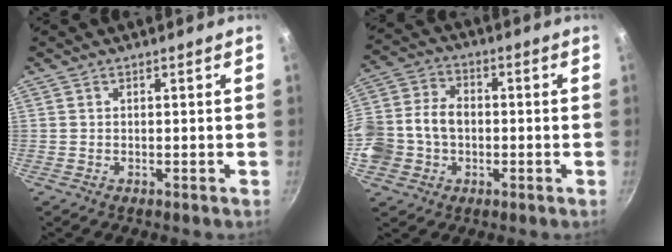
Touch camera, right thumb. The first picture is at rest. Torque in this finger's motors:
{"motor_torque": [2.38, 2.37, 1.25, -1.00, 0.19]}